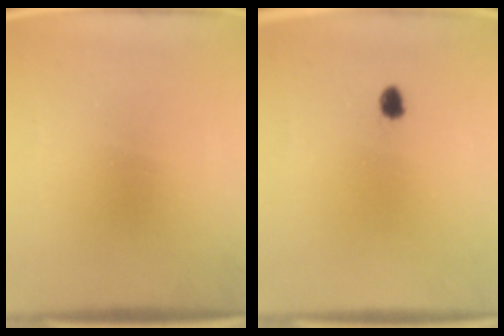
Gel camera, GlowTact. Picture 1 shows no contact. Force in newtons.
{"total": 1.4}